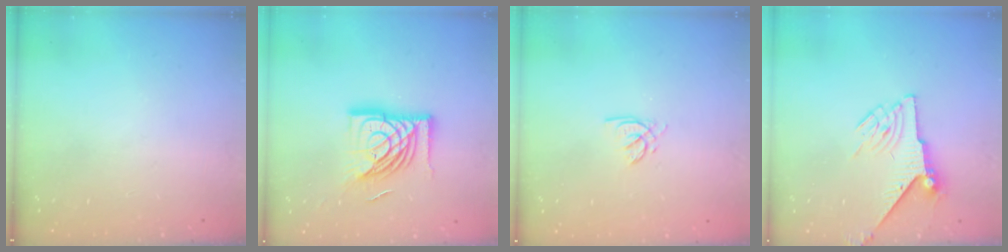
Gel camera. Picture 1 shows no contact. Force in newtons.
{"total": 19.6, "press": 19.5, "slide": 2.2}
{"total": 2.2, "press": 2.2, "slide": 0.2}
{"total": 6.8, "press": 6.7, "slide": 0.9}